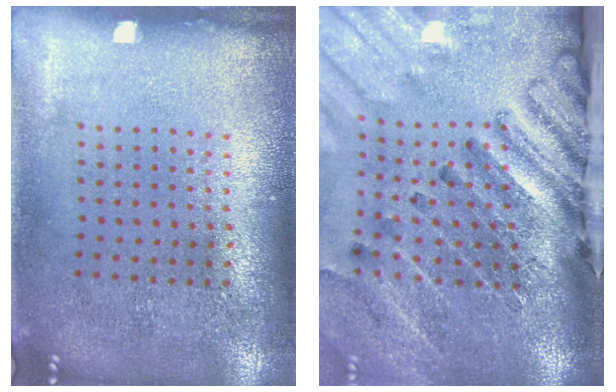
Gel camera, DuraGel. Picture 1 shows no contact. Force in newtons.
{"total": 3.5, "press": 2.9, "slide": 1.9}